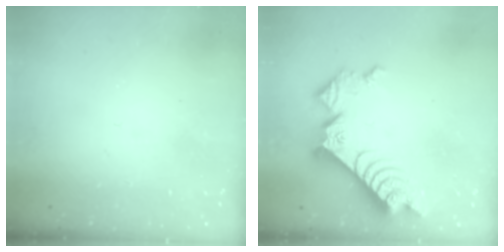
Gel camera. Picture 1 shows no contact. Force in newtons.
{"total": 12.8, "press": 12.7, "slide": 1.5}